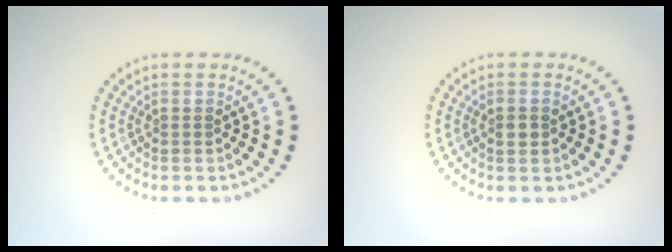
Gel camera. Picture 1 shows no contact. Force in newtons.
{"total": 1.0, "press": 1.0, "slide": 0.1}